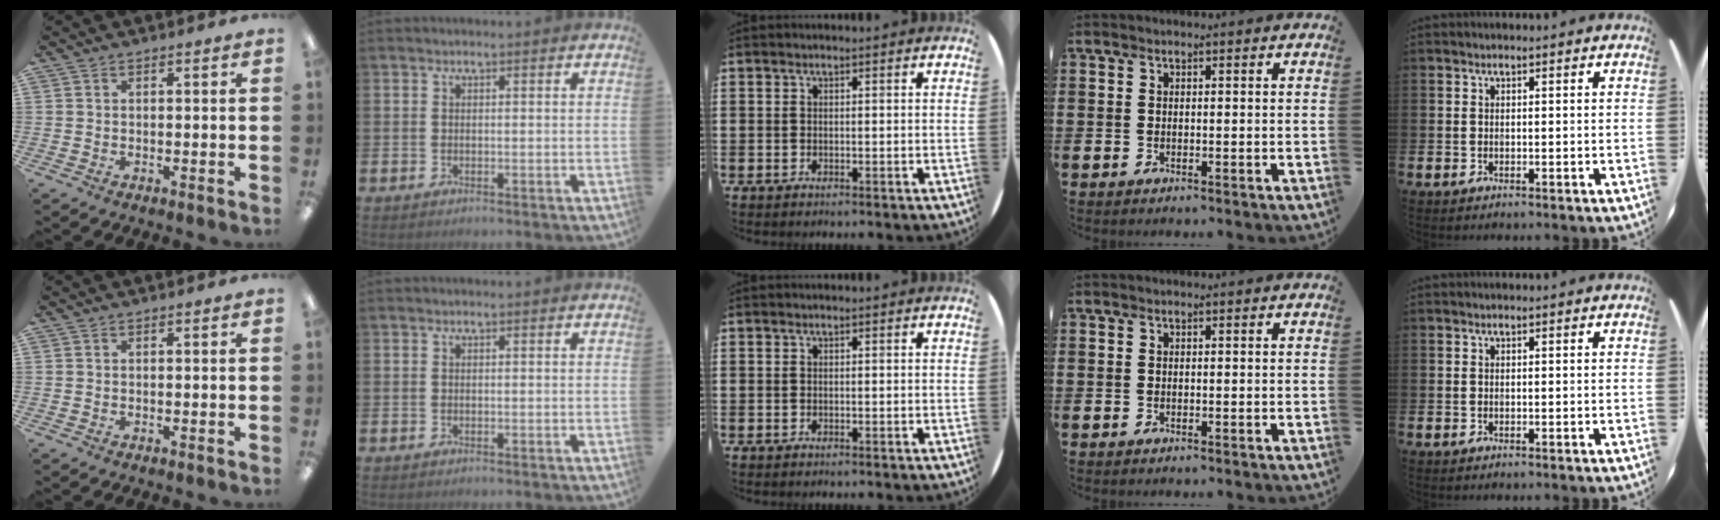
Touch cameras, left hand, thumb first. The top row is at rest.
{}